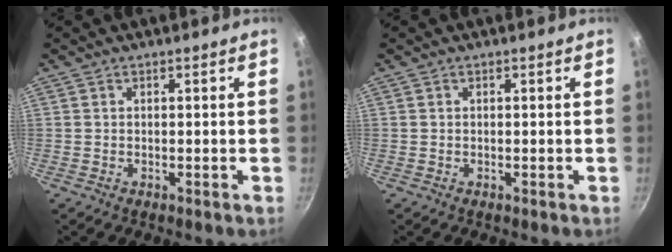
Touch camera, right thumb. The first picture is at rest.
{"total": 0.0}